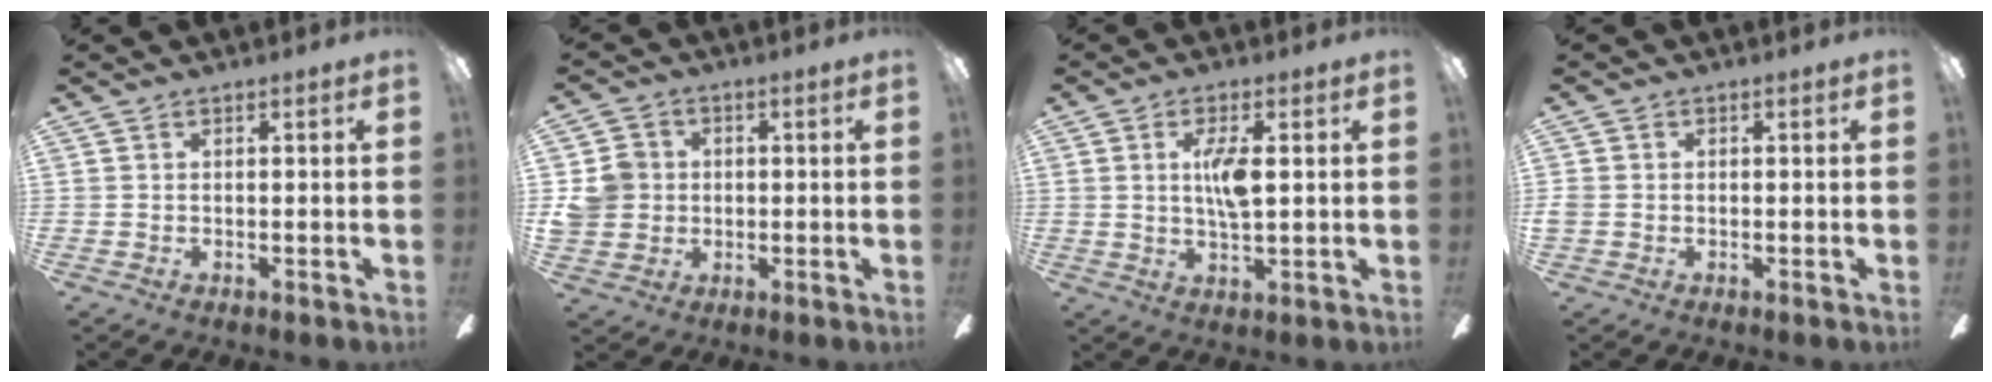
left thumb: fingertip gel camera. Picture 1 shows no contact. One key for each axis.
{"total": 7.1, "fx": 0.4, "fy": 6.7, "fz": 2.3, "tx": -0.062, "ty": 0.018, "tz": 0.012}
{"total": 6.4, "fx": 1.5, "fy": 2.1, "fz": 5.9, "tx": -0.109, "ty": 0.002, "tz": 0.022}
{"total": 1.3, "fx": -0.5, "fy": 1.0, "fz": 0.5, "tx": -0.009, "ty": 0.005, "tz": -0.010}